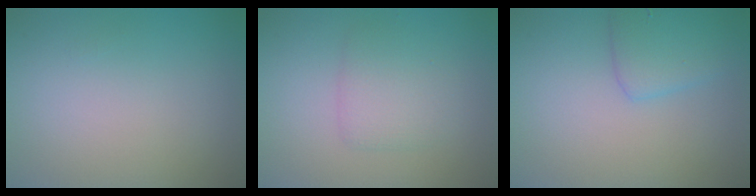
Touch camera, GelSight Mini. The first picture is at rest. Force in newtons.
{"total": 2.7, "press": 2.7, "slide": 0.1}
{"total": 2.8, "press": 2.8, "slide": 0.1}